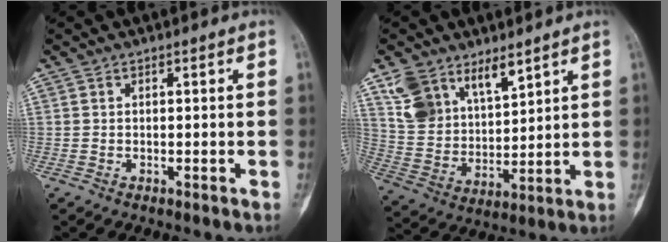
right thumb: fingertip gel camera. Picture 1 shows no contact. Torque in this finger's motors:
{"motor_torque": [-0.42, 2.15, -0.05, 0.27, 0.08]}